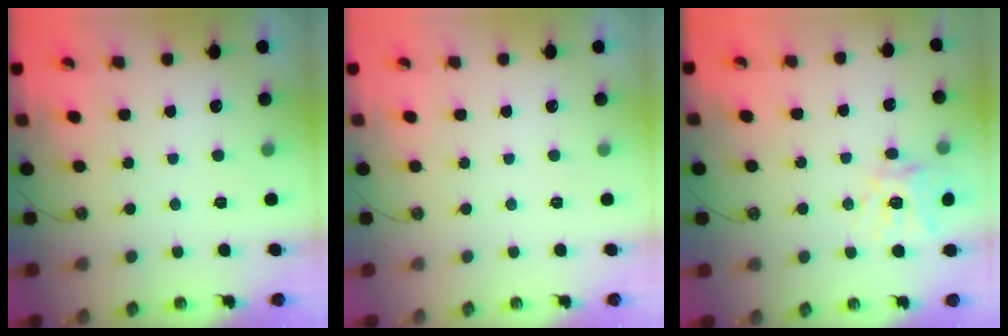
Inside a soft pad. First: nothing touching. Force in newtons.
{"total": 0.0}
{"total": 14.7, "press": 14.6, "slide": 1.7}